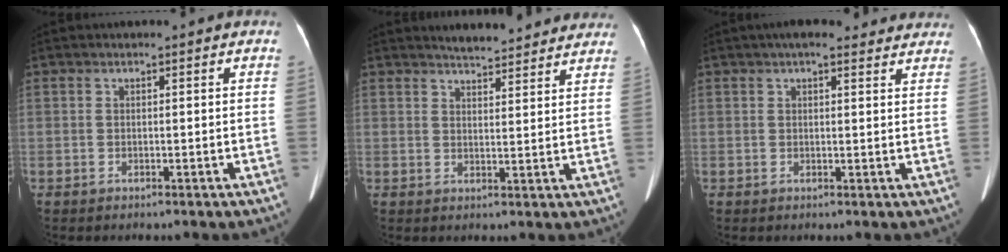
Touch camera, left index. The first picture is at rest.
{"total": 10.7, "force": [10.0, 2.0, 3.3], "torque": [-0.033, 0.007, 0.112]}
{"total": 9.9, "force": [8.4, 2.6, 4.6], "torque": [-0.045, 0.027, 0.092]}